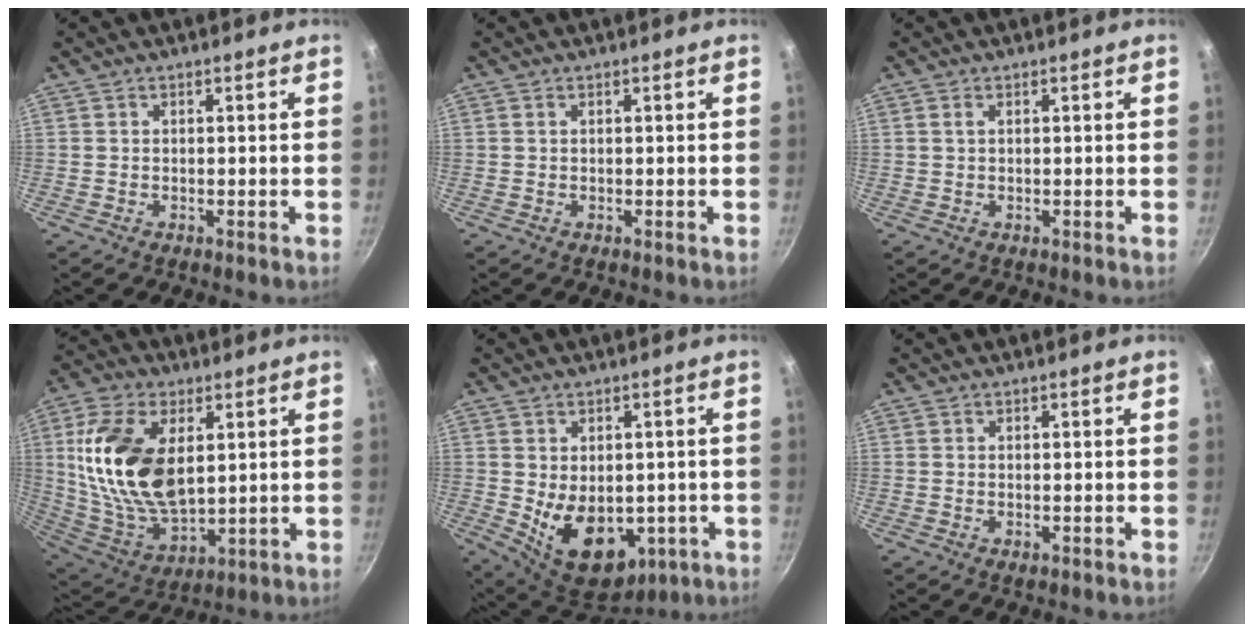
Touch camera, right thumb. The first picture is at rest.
{"total": 0.0}
{"total": 0.8, "force": [0.3, 0.4, 0.6], "torque": [-0.011, 0.002, 0.004]}
{"total": 21.0, "force": [4.4, 12.1, 16.6], "torque": [-0.309, -0.021, 0.095]}
{"total": 14.5, "force": [-2.5, 9.8, 10.4], "torque": [-0.123, -0.018, -0.009]}
{"total": 0.6, "force": [-0.1, 0.3, 0.5], "torque": [-0.007, -0.002, -0.003]}